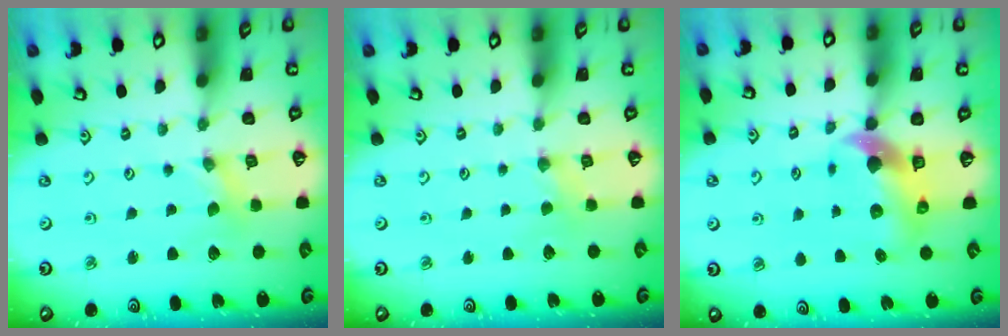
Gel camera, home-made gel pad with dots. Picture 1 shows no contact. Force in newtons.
{"total": 2.1, "press": 2.1, "slide": 0.6}
{"total": 8.5, "press": 8.3, "slide": 1.4}